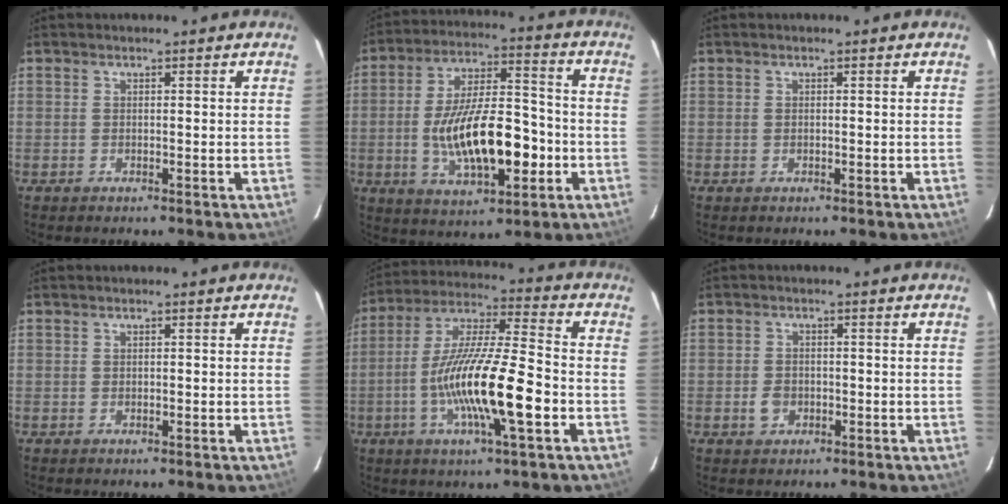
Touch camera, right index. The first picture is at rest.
{"total": 17.2, "force": [-4.3, 6.8, 15.3], "torque": [-0.282, 0.003, -0.064]}
{"total": 0.0}
{"total": 0.0}
{"total": 17.8, "force": [-5.2, 2.5, 16.8], "torque": [-0.321, -0.007, -0.100]}
{"total": 3.1, "force": [-1.0, 2.5, 1.5], "torque": [-0.030, 0.004, -0.015]}